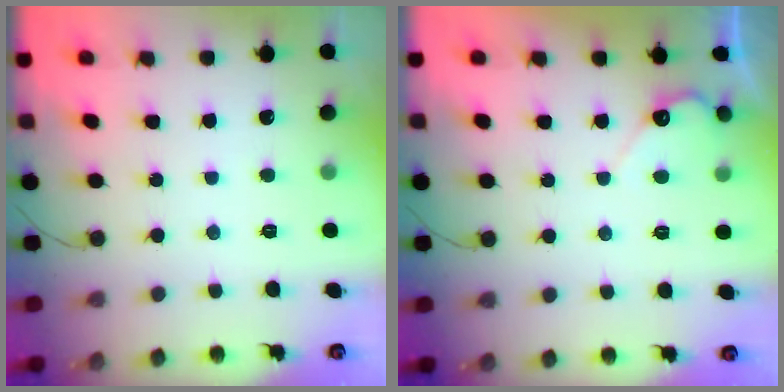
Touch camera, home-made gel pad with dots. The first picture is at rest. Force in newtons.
{"total": 4.9, "press": 4.9, "slide": 0.3}